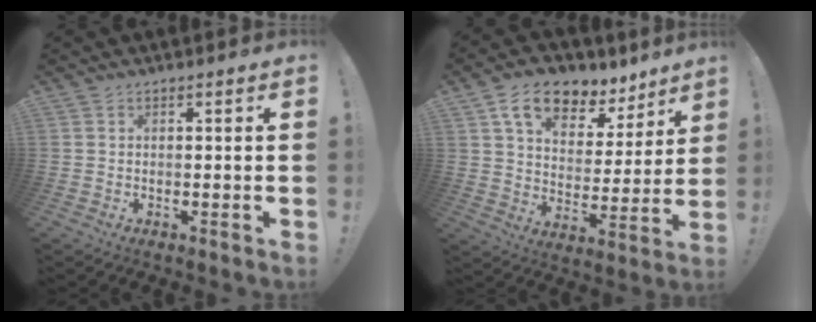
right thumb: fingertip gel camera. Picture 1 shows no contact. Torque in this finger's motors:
{"motor_torque": [0.26, 1.76, 1.04, 0.76, 0.06]}